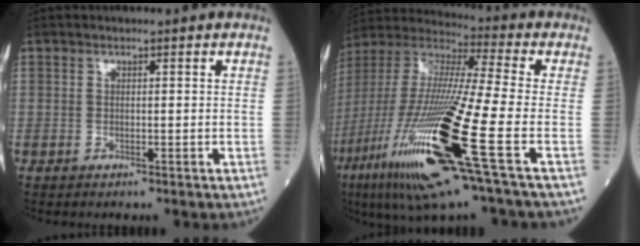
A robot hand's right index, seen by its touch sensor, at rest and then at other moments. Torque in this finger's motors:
{"motor_torque": [2.00, -0.15, 1.06, 0.21]}